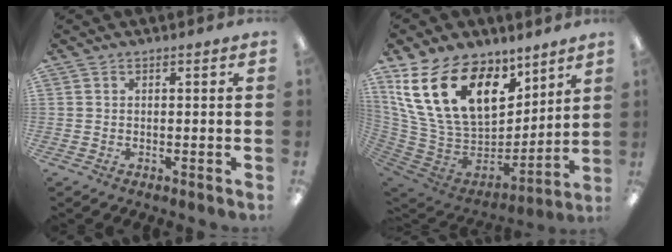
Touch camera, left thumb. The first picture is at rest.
{"total": 24.0, "force": [11.7, 14.4, 15.2], "torque": [-0.321, -0.051, 0.217]}